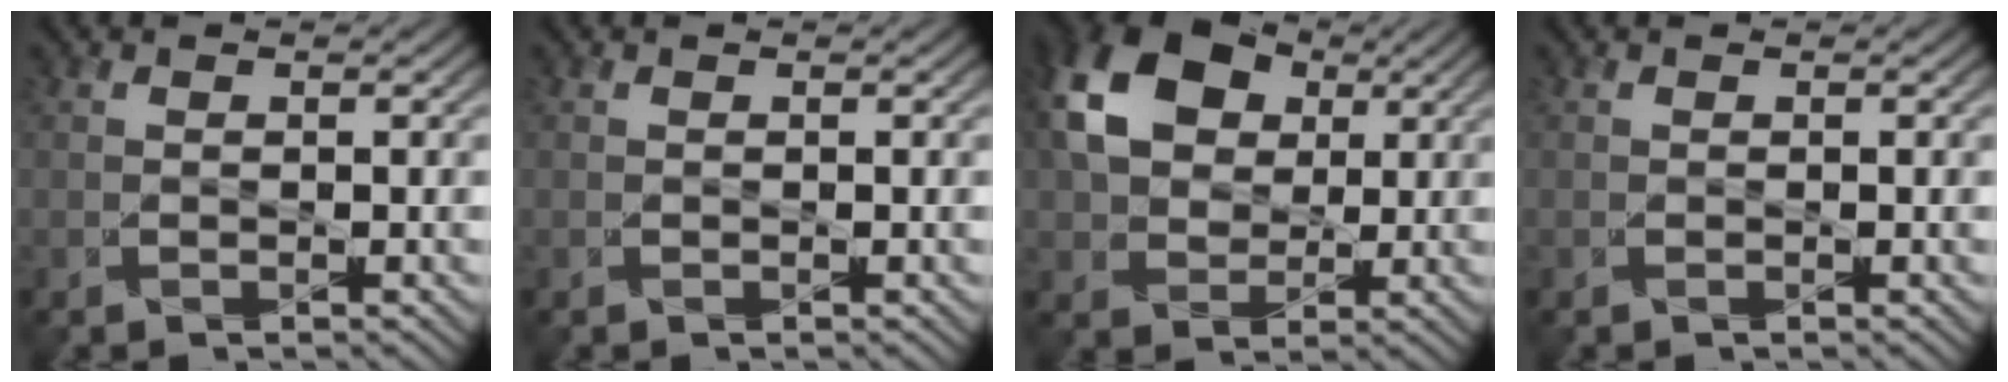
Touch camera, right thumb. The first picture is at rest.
{"total": 0.0}
{"total": 12.7, "force": [3.3, 9.2, 8.1], "torque": [-0.198, 0.020, 0.056]}
{"total": 0.0}